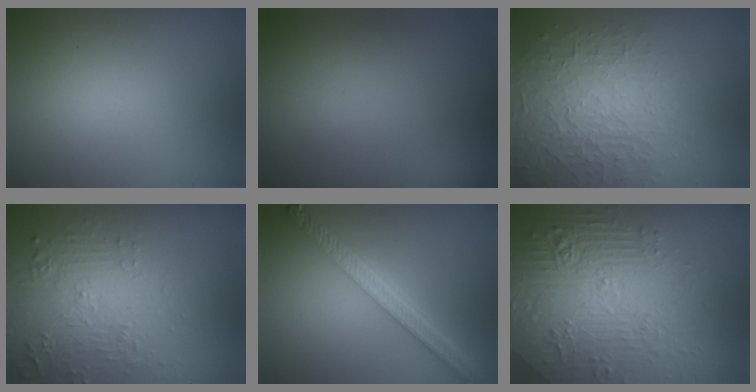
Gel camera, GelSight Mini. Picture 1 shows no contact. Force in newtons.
{"total": 0.0}
{"total": 4.7, "press": 4.1, "slide": 2.2}
{"total": 5.7, "press": 3.7, "slide": 4.4}
{"total": 4.7, "press": 3.7, "slide": 2.8}
{"total": 7.2, "press": 5.7, "slide": 4.4}